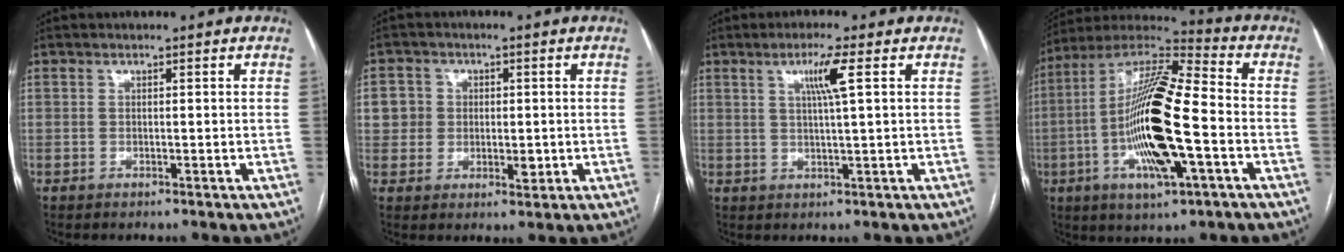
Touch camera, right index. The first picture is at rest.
{"total": 5.2, "force": [0.5, 4.9, 1.7], "torque": [-0.014, 0.008, 0.010]}
{"total": 4.8, "force": [2.0, 0.7, 4.3], "torque": [-0.078, 0.004, 0.035]}
{"total": 19.7, "force": [-3.9, 3.3, 19.1], "torque": [-0.378, -0.004, -0.070]}